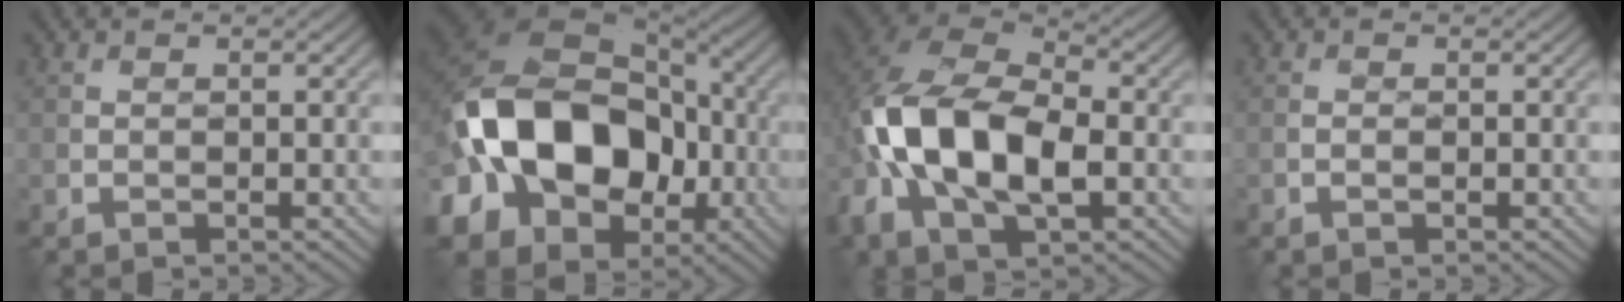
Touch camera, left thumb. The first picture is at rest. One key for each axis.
{"total": 18.9, "fx": -3.5, "fy": 14.0, "fz": 12.2, "tx": -0.238, "ty": -0.025, "tz": -0.051}
{"total": 15.7, "fx": -2.3, "fy": 9.4, "fz": 12.4, "tx": -0.272, "ty": -0.003, "tz": -0.054}
{"total": 0.6, "fx": -0.3, "fy": 0.3, "fz": 0.5, "tx": -0.011, "ty": 0.003, "tz": -0.006}